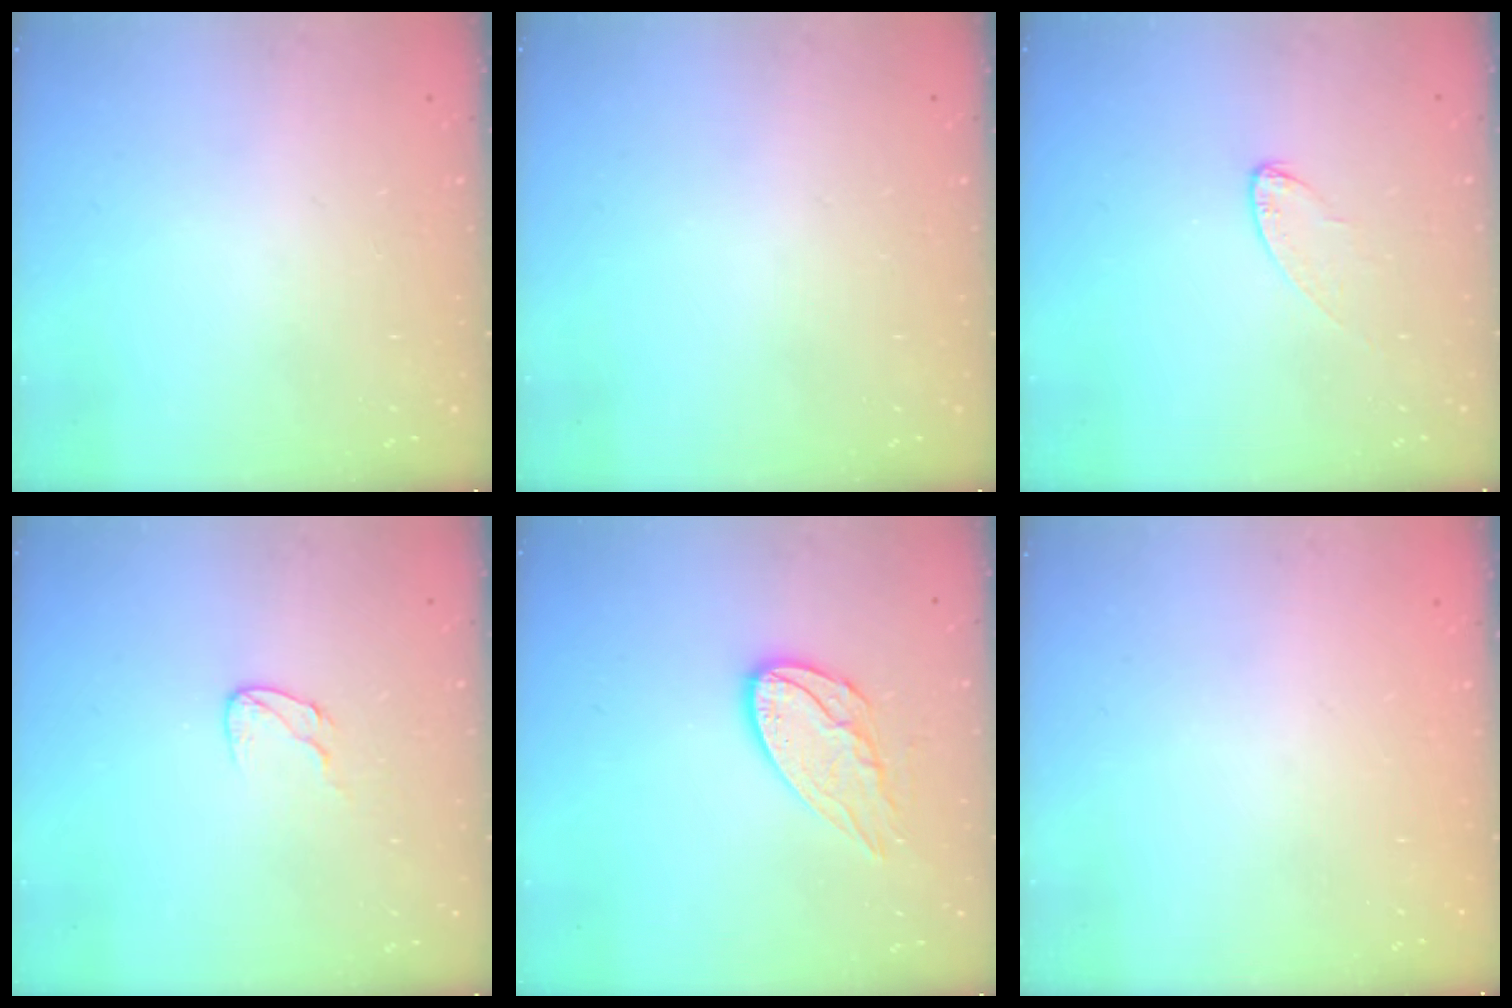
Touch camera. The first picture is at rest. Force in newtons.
{"total": 0.0}
{"total": 5.4, "press": 5.4, "slide": 0.4}
{"total": 5.1, "press": 5.1, "slide": 0.4}
{"total": 10.9, "press": 10.9, "slide": 0.6}
{"total": 0.0}